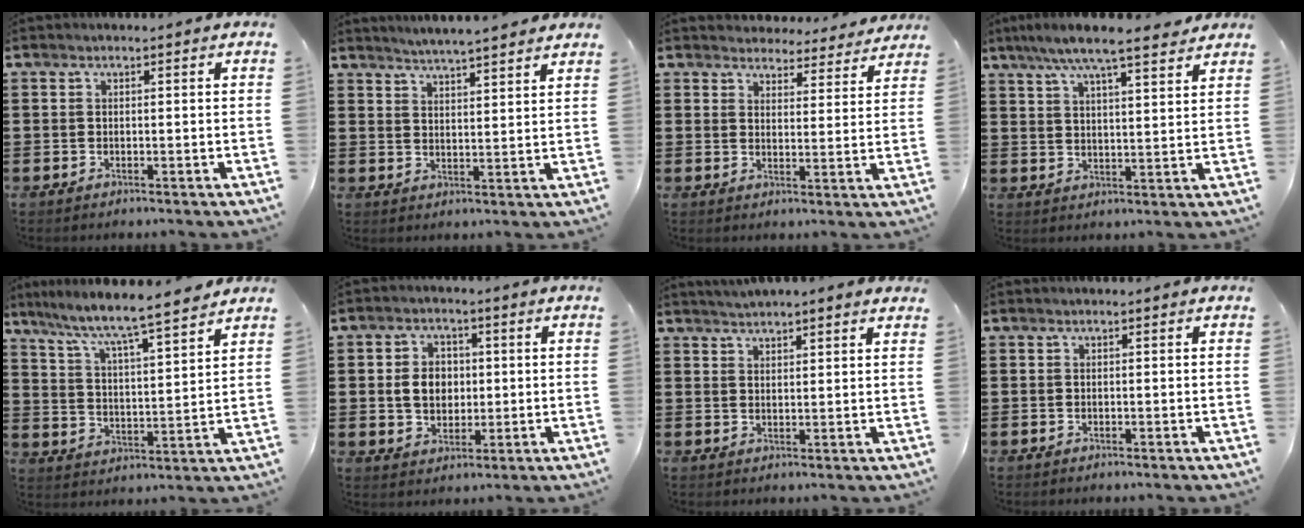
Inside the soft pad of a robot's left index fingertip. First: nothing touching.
{"total": 3.5, "force": [3.4, -0.6, 0.3], "torque": [-0.017, -0.014, 0.061]}
{"total": 4.3, "force": [4.3, 0.7, 0.1], "torque": [-0.013, -0.024, 0.075]}
{"total": 7.4, "force": [6.2, 0.7, 3.8], "torque": [-0.093, -0.015, 0.111]}
{"total": 6.0, "force": [5.5, -0.3, 2.5], "torque": [-0.072, -0.042, 0.086]}
{"total": 5.4, "force": [0.2, 4.2, 3.4], "torque": [-0.078, 0.008, -0.004]}
{"total": 2.4, "force": [2.3, -0.2, 0.2], "torque": [-0.010, -0.003, 0.044]}
{"total": 0.0}